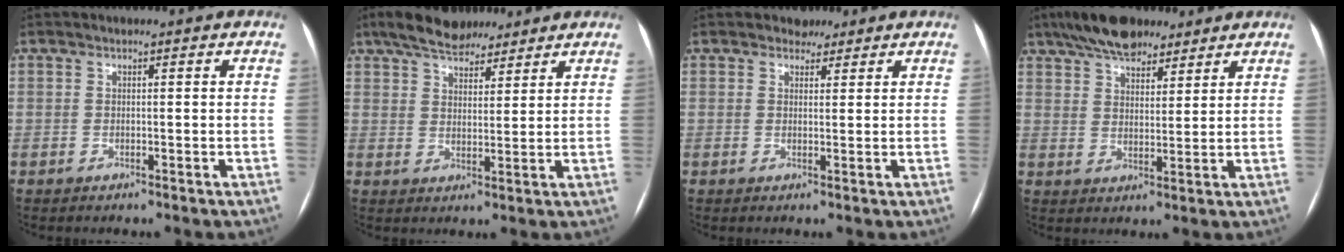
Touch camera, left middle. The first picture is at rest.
{"total": 9.2, "force": [7.3, 3.5, 4.4], "torque": [-0.072, 0.020, 0.124]}
{"total": 2.2, "force": [1.7, 1.4, 0.1], "torque": [0.000, 0.003, 0.022]}
{"total": 9.9, "force": [7.7, 4.1, 4.8], "torque": [-0.084, 0.023, 0.133]}